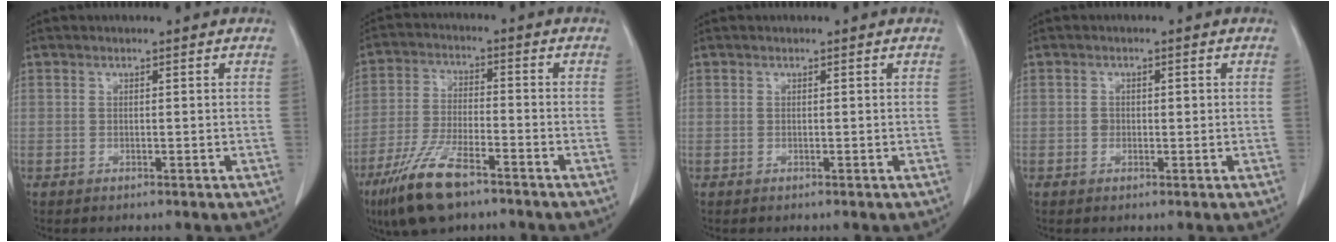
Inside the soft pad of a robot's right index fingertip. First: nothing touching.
{"total": 11.0, "force": [-7.4, 2.6, 7.7], "torque": [-0.161, -0.021, -0.135]}
{"total": 0.0}
{"total": 1.6, "force": [0.0, 1.2, 1.0], "torque": [-0.018, 0.006, 0.001]}